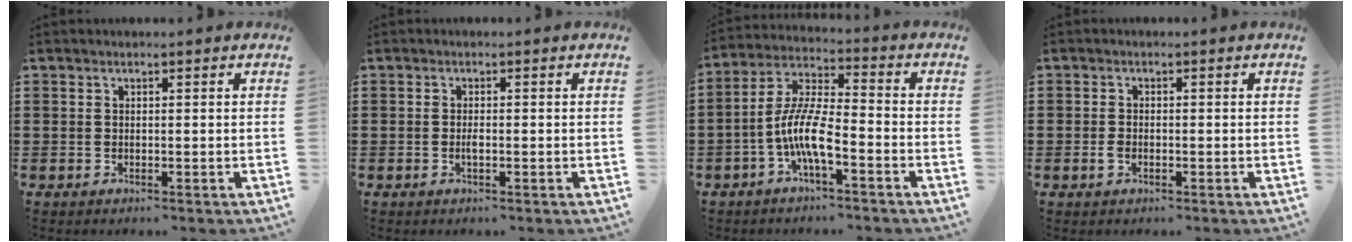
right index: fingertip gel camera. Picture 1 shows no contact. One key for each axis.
{"total": 1.1, "fx": -0.3, "fy": 0.4, "fz": 1.0, "tx": -0.021, "ty": -0.001, "tz": -0.004}
{"total": 9.0, "fx": -3.8, "fy": 2.3, "fz": 7.8, "tx": -0.178, "ty": -0.007, "tz": -0.076}
{"total": 1.4, "fx": -0.5, "fy": 0.8, "fz": 1.0, "tx": -0.028, "ty": -0.003, "tz": -0.011}